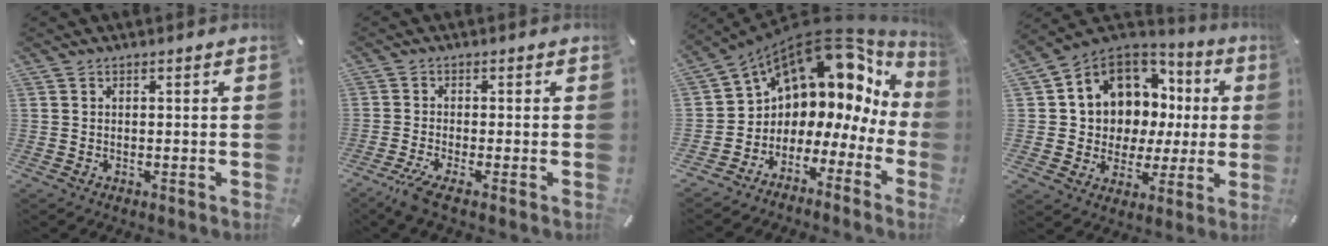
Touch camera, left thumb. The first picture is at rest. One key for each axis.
{"total": 4.1, "fx": -2.2, "fy": 0.4, "fz": 3.4, "tx": -0.075, "ty": -0.011, "tz": -0.038}
{"total": 11.8, "fx": 8.0, "fy": 7.4, "fz": 4.7, "tx": -0.086, "ty": -0.081, "tz": 0.141}
{"total": 10.5, "fx": 4.4, "fy": 9.1, "fz": 3.0, "tx": -0.070, "ty": -0.053, "tz": 0.091}